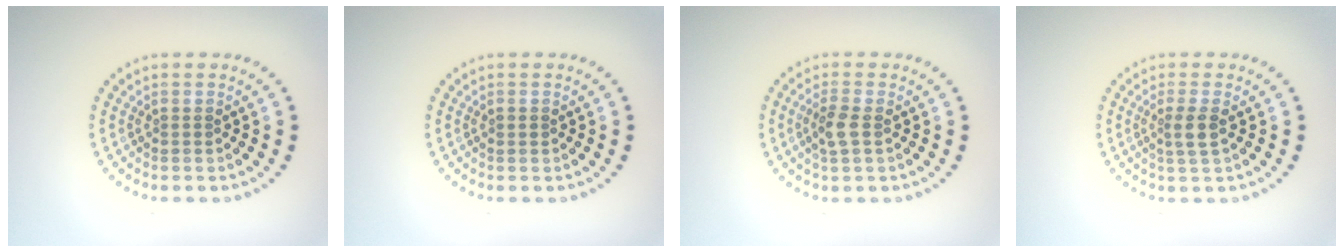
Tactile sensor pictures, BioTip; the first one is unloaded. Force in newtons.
{"total": 0.8, "press": 0.7, "slide": 0.1}
{"total": 2.0, "press": 2.0, "slide": 0.6}
{"total": 1.9, "press": 1.6, "slide": 1.1}